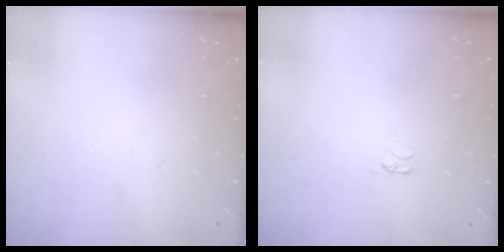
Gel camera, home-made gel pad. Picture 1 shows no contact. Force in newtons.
{"total": 2.4, "press": 2.3, "slide": 0.4}